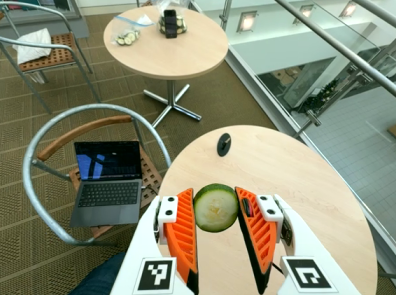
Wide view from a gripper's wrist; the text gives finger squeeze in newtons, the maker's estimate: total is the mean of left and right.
{"total": 8.6, "left": 9.2, "right": 8.0}